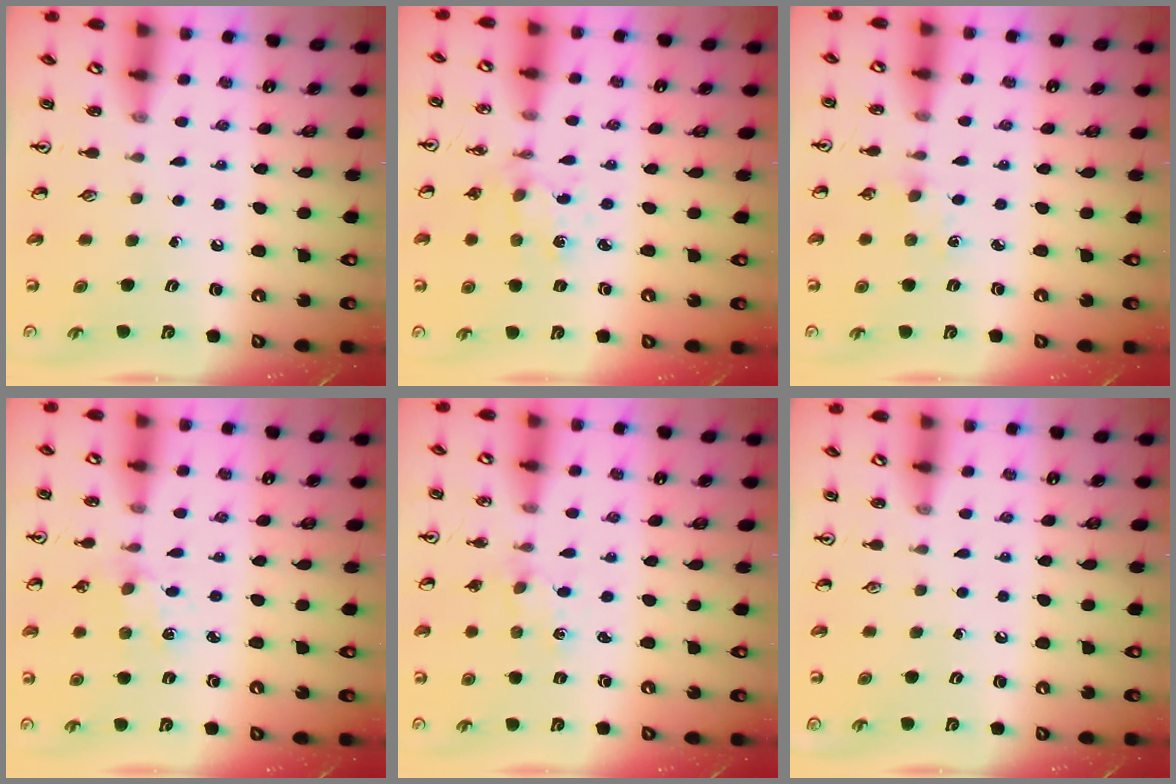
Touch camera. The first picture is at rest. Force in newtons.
{"total": 1.8, "press": 1.7, "slide": 0.3}
{"total": 2.4, "press": 2.4, "slide": 0.4}
{"total": 1.8, "press": 1.8, "slide": 0.3}
{"total": 0.0}
{"total": 0.0}